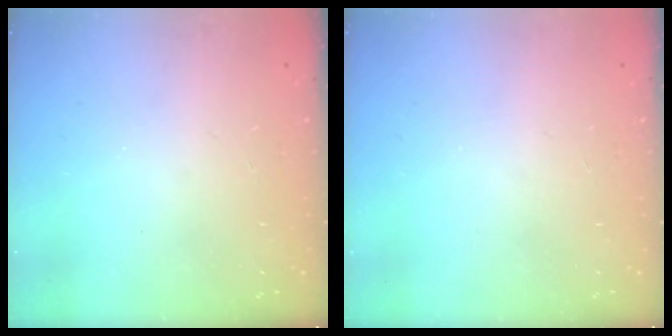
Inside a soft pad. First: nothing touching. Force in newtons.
{"total": 0.0}